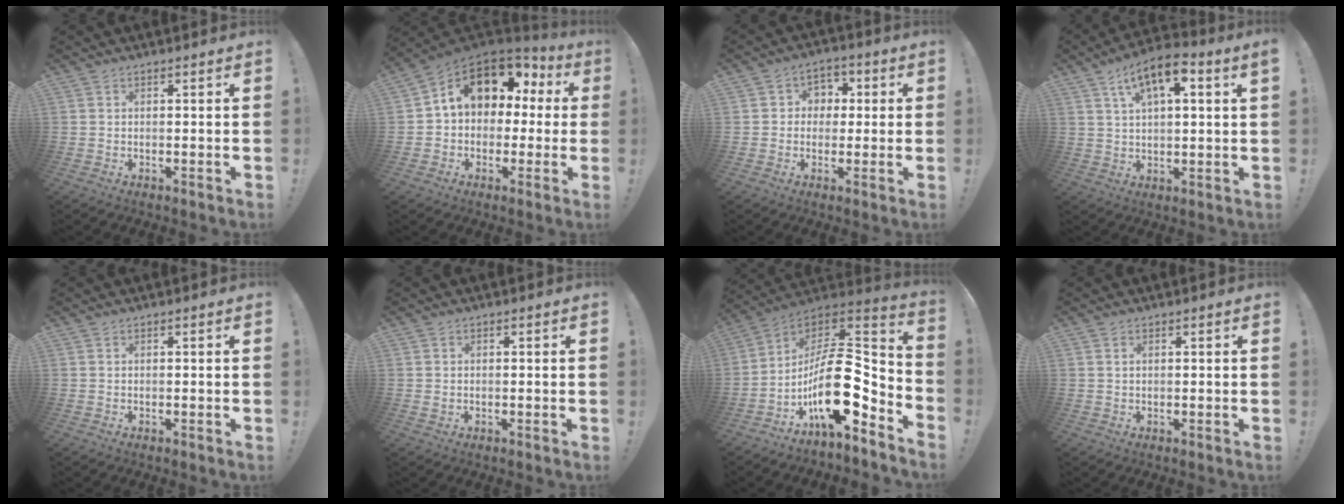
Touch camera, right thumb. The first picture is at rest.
{"total": 11.8, "force": [3.9, 8.6, 7.1], "torque": [-0.117, -0.010, 0.072]}
{"total": 5.5, "force": [-0.6, 5.2, 1.5], "torque": [-0.020, 0.013, -0.008]}
{"total": 9.2, "force": [4.1, 3.4, 7.5], "torque": [-0.115, -0.011, 0.071]}
{"total": 0.0}
{"total": 0.6, "force": [0.2, 0.5, 0.4], "torque": [-0.008, 0.003, 0.002]}
{"total": 23.3, "force": [-4.3, 13.2, 18.7], "torque": [-0.315, 0.021, -0.059]}
{"total": 0.8, "force": [0.4, 0.5, 0.5], "torque": [-0.011, 0.002, 0.007]}